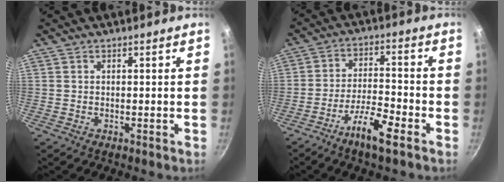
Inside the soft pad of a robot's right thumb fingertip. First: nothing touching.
{"total": 8.4, "force": [-5.3, 1.7, 6.4], "torque": [-0.119, 0.034, -0.097]}